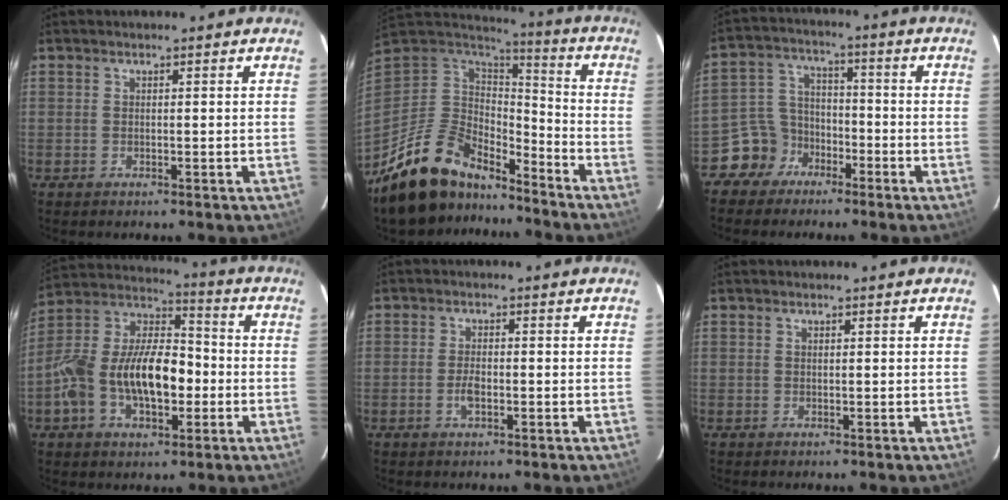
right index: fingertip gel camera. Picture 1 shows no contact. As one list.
[{"total": 18.1, "force": [-14.2, 7.9, 8.0], "torque": [-0.179, -0.008, -0.241]}, {"total": 7.7, "force": [-5.0, 5.8, 0.7], "torque": [-0.027, 0.033, -0.098]}, {"total": 18.1, "force": [-3.9, 9.6, 14.8], "torque": [-0.286, 0.014, -0.073]}, {"total": 2.9, "force": [-1.0, 1.3, 2.4], "torque": [-0.050, 0.000, -0.018]}, {"total": 0.0}]